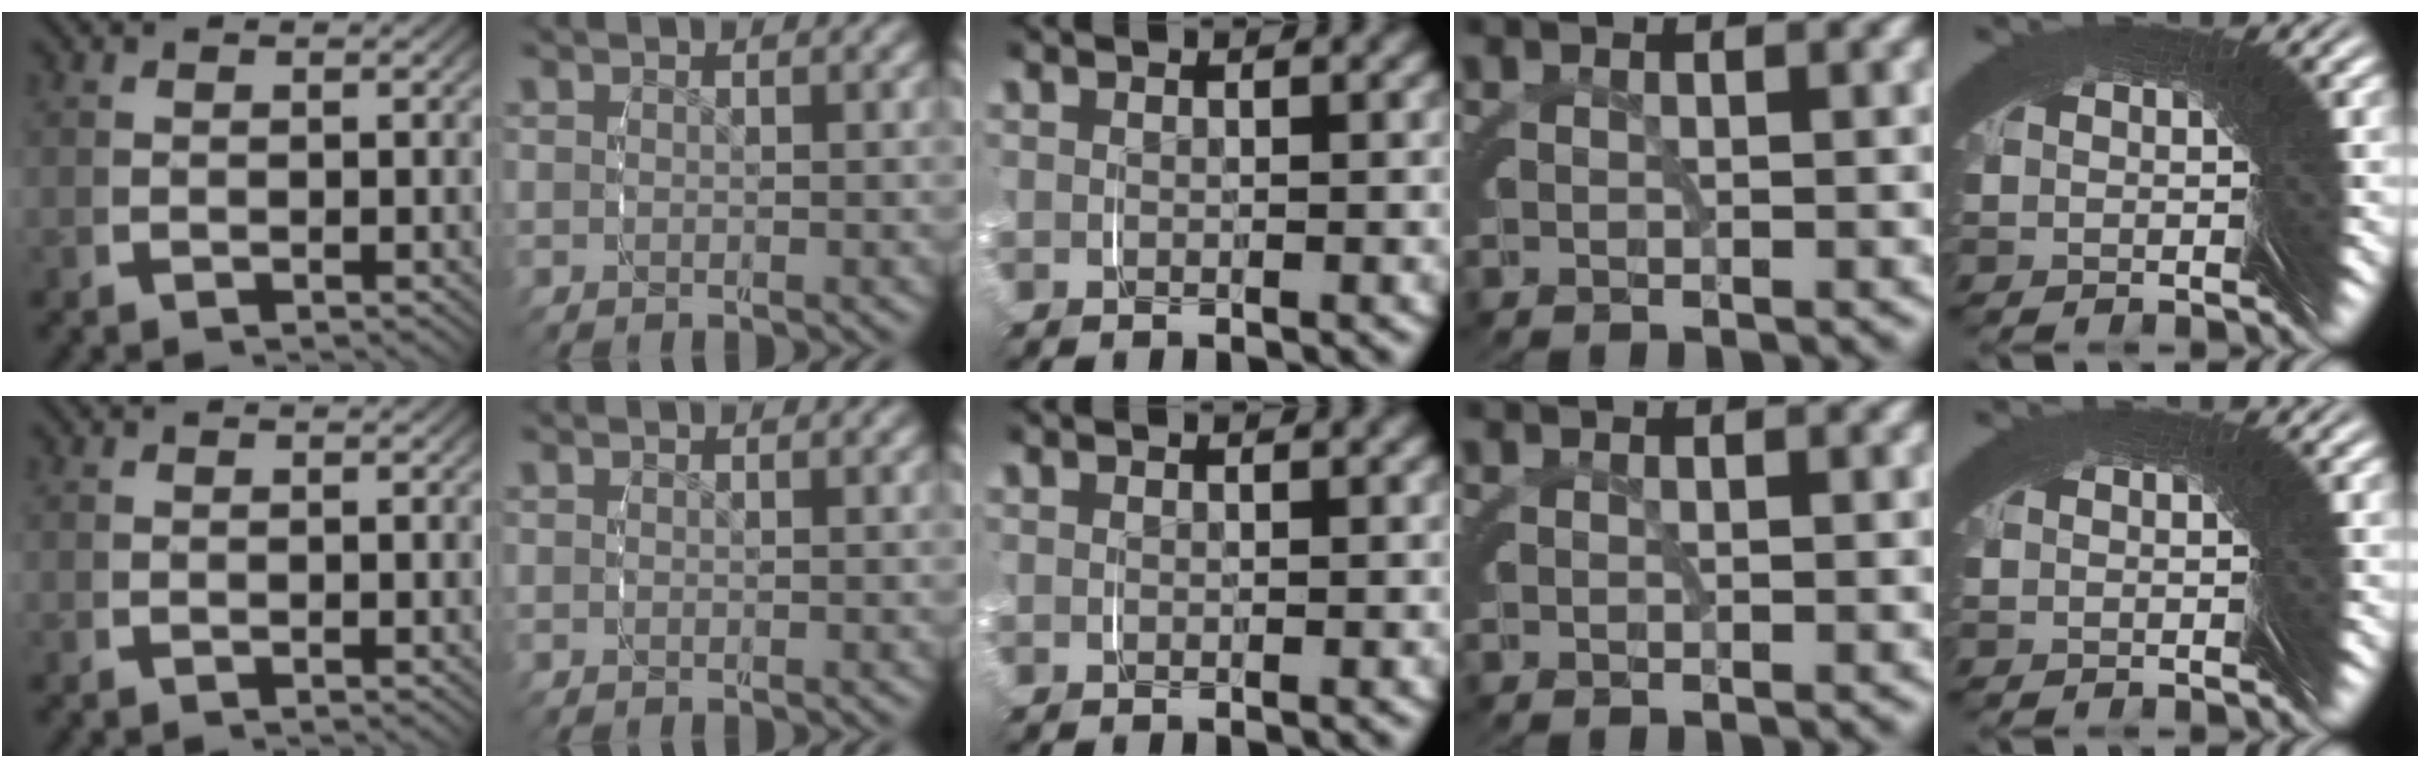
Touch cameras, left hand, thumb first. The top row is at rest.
{}